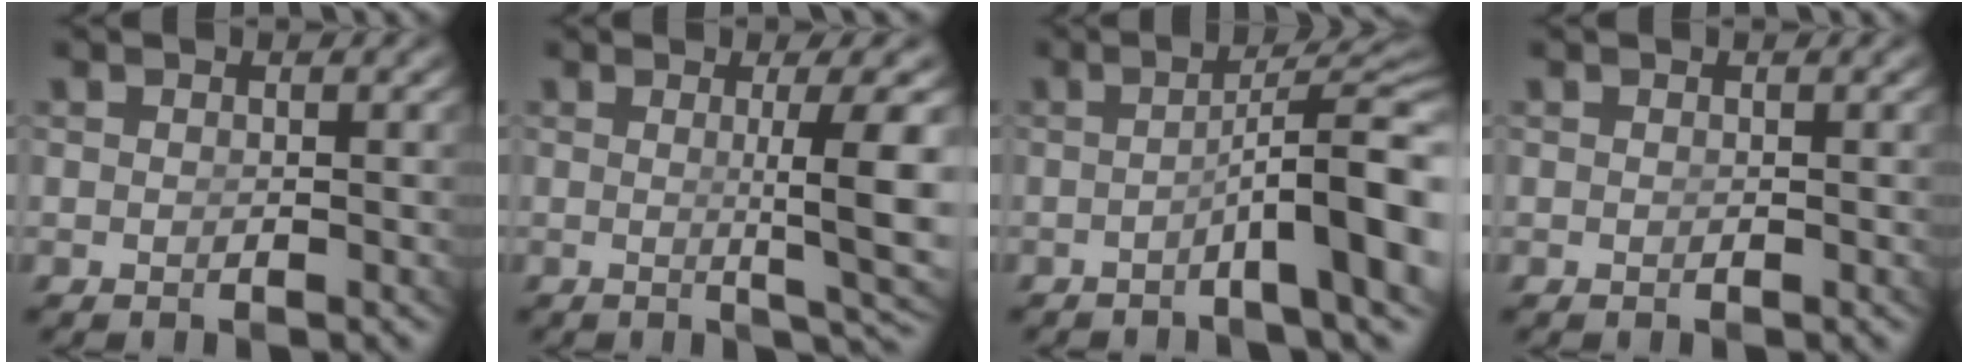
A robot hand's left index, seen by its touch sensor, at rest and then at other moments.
{"total": 5.8, "force": [0.2, 0.2, 5.7], "torque": [-0.076, -0.006, 0.008]}
{"total": 7.2, "force": [-2.8, 1.1, 6.6], "torque": [-0.083, 0.003, -0.041]}
{"total": 0.0}